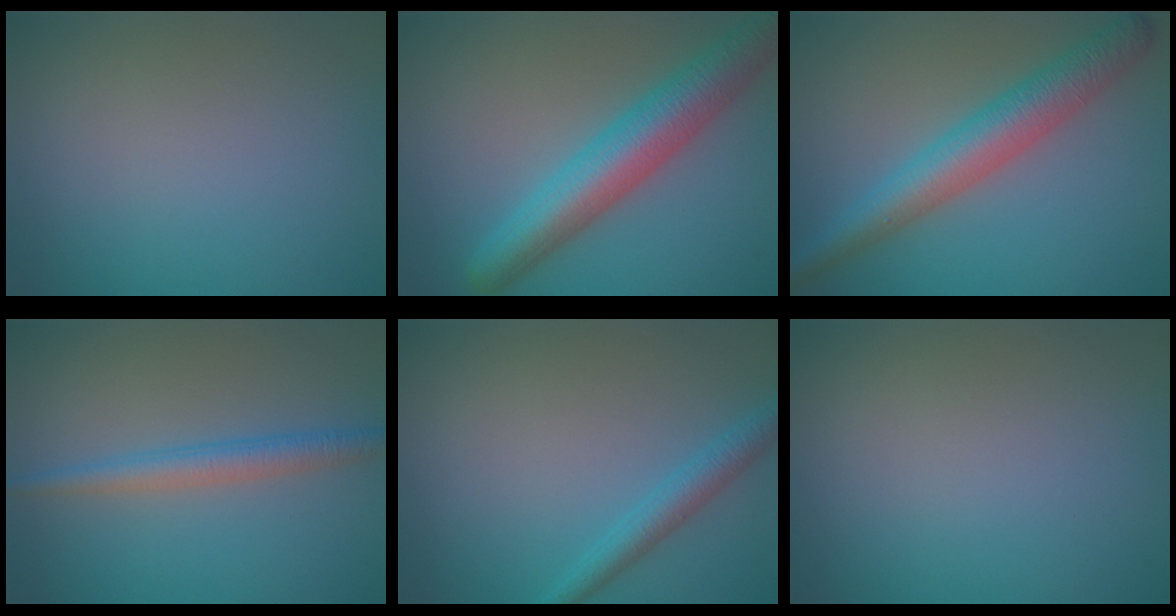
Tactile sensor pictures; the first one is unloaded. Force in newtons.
{"total": 6.7, "press": 6.7, "slide": 0.2}
{"total": 5.4, "press": 5.4, "slide": 0.1}
{"total": 2.6, "press": 2.6, "slide": 0.0}
{"total": 2.2, "press": 2.2, "slide": 0.1}
{"total": 0.0}